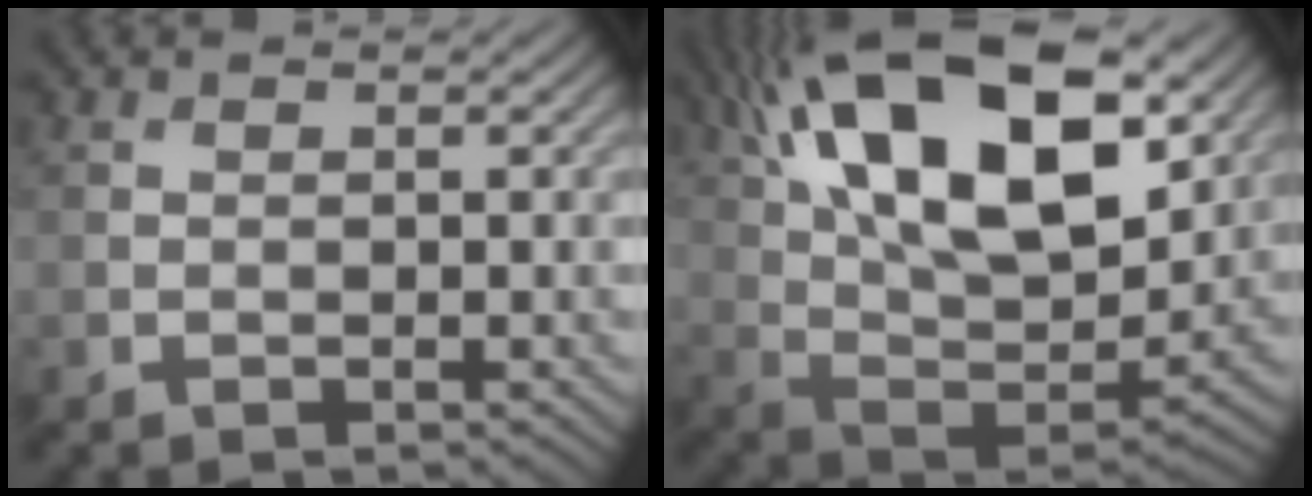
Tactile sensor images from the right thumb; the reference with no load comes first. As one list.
[{"total": 21.9, "force": [10.1, 10.1, 16.5], "torque": [-0.308, 0.052, 0.153]}]